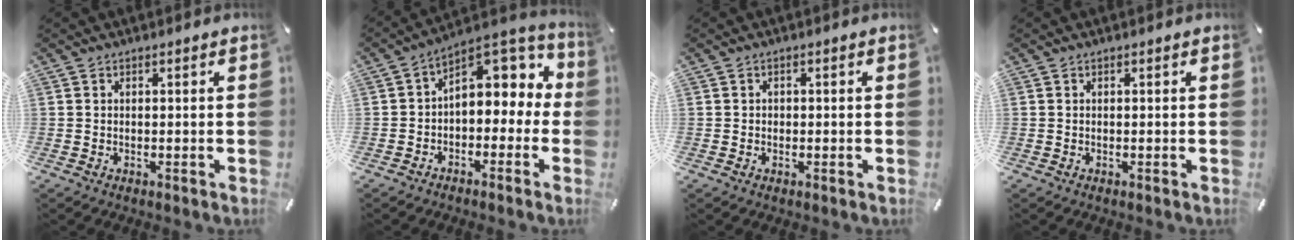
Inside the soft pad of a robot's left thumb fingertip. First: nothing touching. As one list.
[{"total": 9.4, "force": [2.5, 6.8, 6.0], "torque": [-0.072, -0.021, 0.045]}, {"total": 1.0, "force": [-0.3, 0.9, 0.3], "torque": [-0.007, 0.004, -0.009]}, {"total": 0.0}]